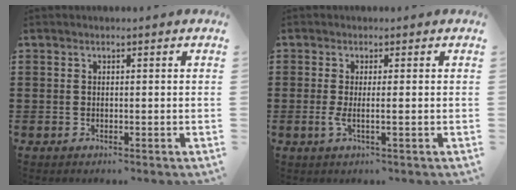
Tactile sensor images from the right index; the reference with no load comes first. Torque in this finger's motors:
{"motor_torque": [-0.01, 0.19, 0.05, 0.00]}